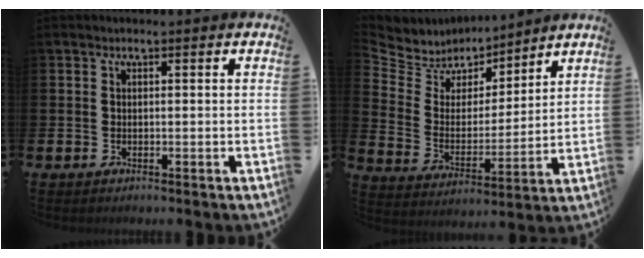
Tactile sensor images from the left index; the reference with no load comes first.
{"total": 6.7, "force": [6.0, 3.0, -0.4], "torque": [-0.038, -0.052, 0.105]}